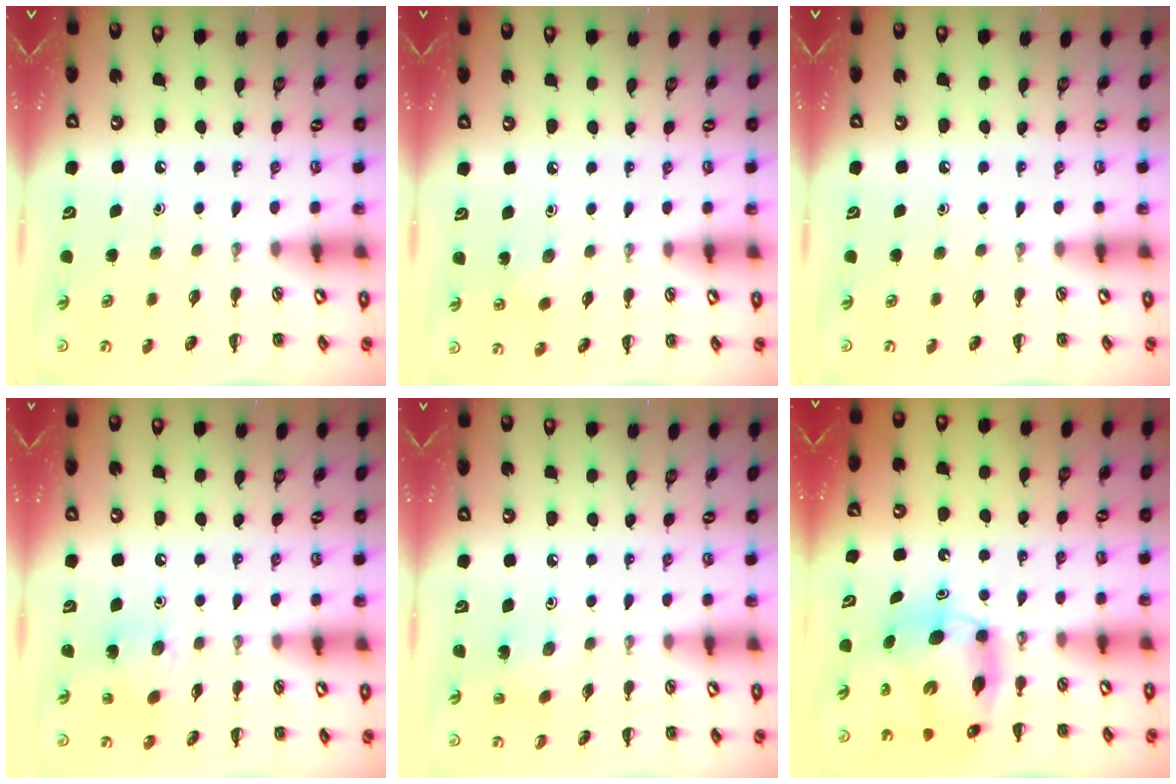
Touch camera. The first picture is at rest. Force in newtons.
{"total": 3.0, "press": 2.9, "slide": 0.8}
{"total": 0.0}
{"total": 6.9, "press": 6.9, "slide": 0.6}
{"total": 1.9, "press": 1.7, "slide": 0.7}
{"total": 7.8, "press": 7.3, "slide": 2.6}